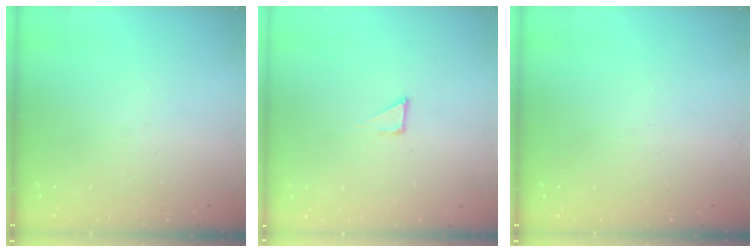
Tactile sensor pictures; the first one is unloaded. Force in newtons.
{"total": 2.7, "press": 2.7, "slide": 0.3}
{"total": 0.0}